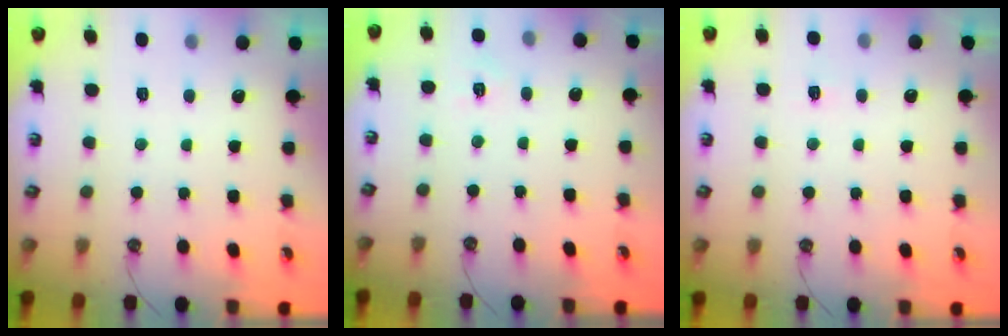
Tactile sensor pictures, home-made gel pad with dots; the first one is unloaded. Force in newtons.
{"total": 2.8, "press": 2.8, "slide": 0.4}
{"total": 4.0, "press": 4.0, "slide": 0.6}